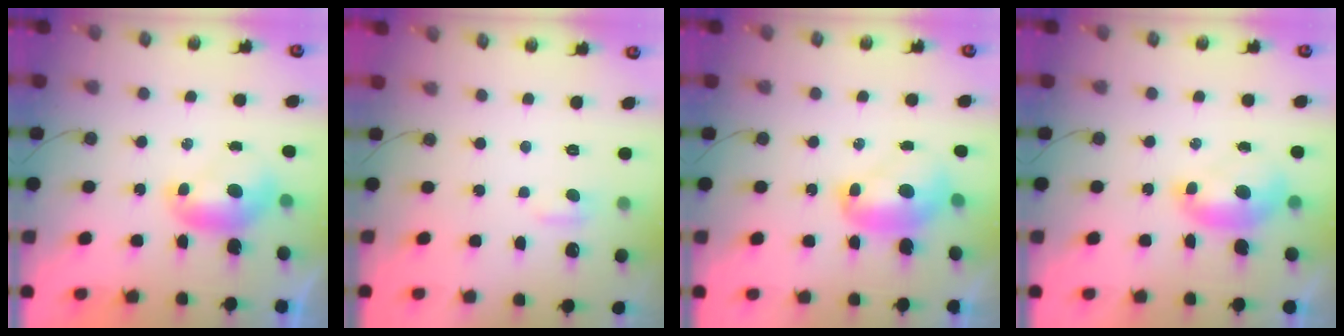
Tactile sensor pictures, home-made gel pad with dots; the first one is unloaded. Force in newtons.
{"total": 1.1, "press": 0.9, "slide": 0.6}
{"total": 2.4, "press": 2.3, "slide": 0.3}
{"total": 1.8, "press": 1.7, "slide": 0.7}